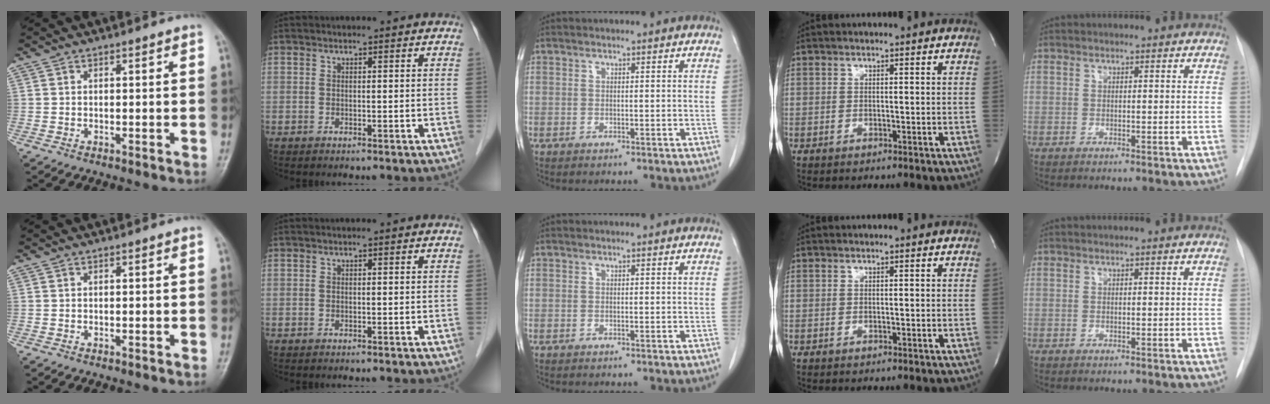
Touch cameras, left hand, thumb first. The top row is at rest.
{}